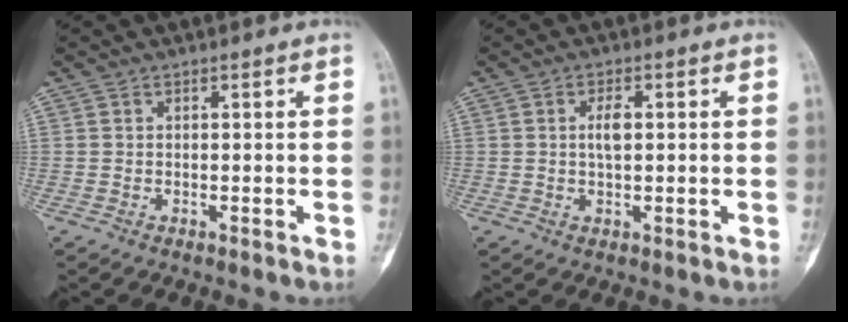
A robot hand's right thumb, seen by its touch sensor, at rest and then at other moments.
{"total": 2.9, "force": [0.4, 1.2, 2.6], "torque": [-0.048, 0.000, 0.005]}